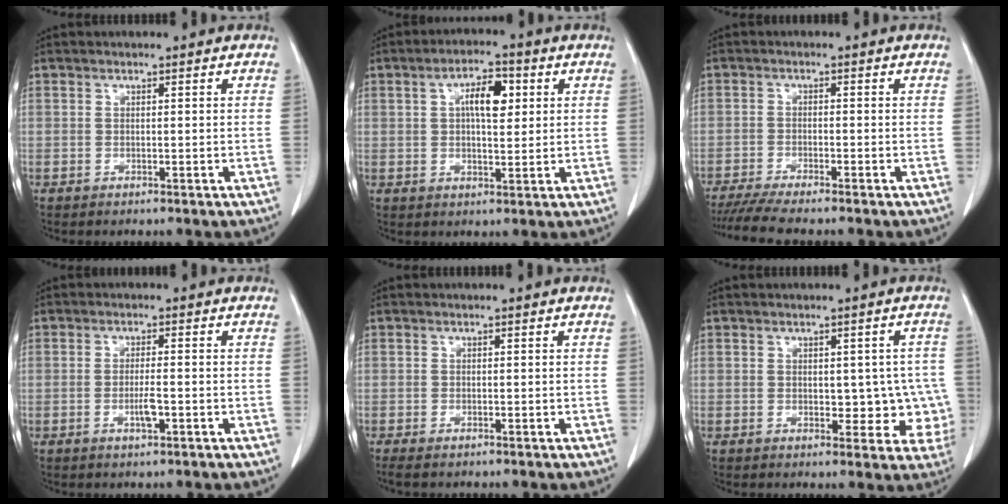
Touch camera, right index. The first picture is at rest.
{"total": 6.5, "force": [1.8, 2.5, 5.7], "torque": [-0.098, 0.012, 0.029]}
{"total": 7.1, "force": [-6.1, -0.2, 3.6], "torque": [-0.054, -0.018, -0.102]}
{"total": 2.8, "force": [-1.0, 0.4, 2.6], "torque": [-0.051, -0.002, -0.016]}
{"total": 1.3, "force": [-1.1, 0.1, 0.7], "torque": [-0.013, -0.004, -0.017]}
{"total": 6.5, "force": [-0.4, 3.8, 5.2], "torque": [-0.034, 0.014, 0.001]}